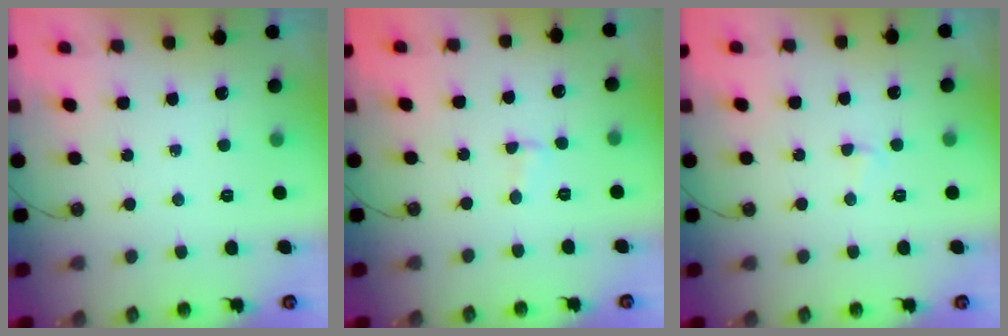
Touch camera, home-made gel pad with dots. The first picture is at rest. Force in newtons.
{"total": 3.7, "press": 1.6, "slide": 3.3}
{"total": 2.6, "press": 2.6, "slide": 0.2}